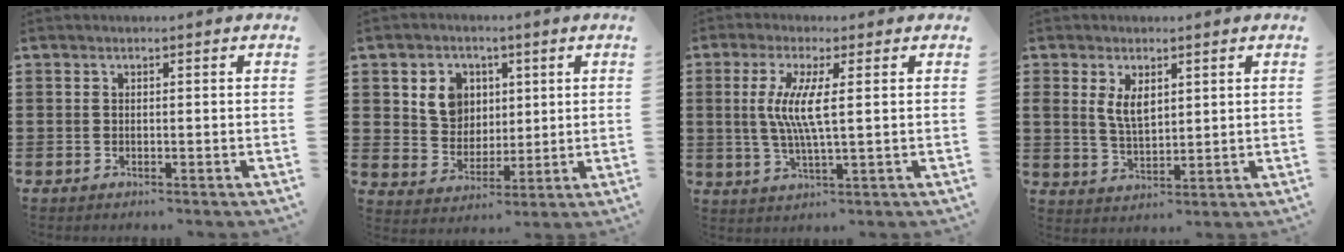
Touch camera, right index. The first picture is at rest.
{"total": 6.5, "force": [2.2, 5.7, 2.0], "torque": [-0.054, 0.012, 0.038]}
{"total": 6.9, "force": [0.9, 0.5, 6.8], "torque": [-0.143, -0.012, 0.009]}
{"total": 4.5, "force": [1.9, 2.4, 3.4], "torque": [-0.073, 0.006, 0.034]}